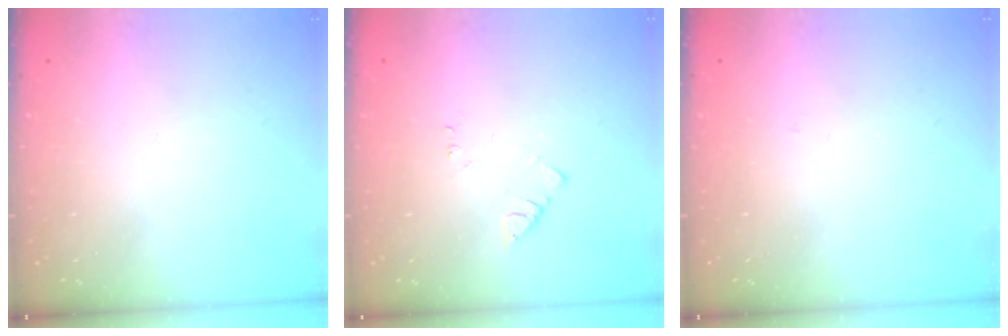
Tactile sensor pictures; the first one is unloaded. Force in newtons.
{"total": 2.7, "press": 2.7, "slide": 0.4}
{"total": 2.7, "press": 2.7, "slide": 0.3}